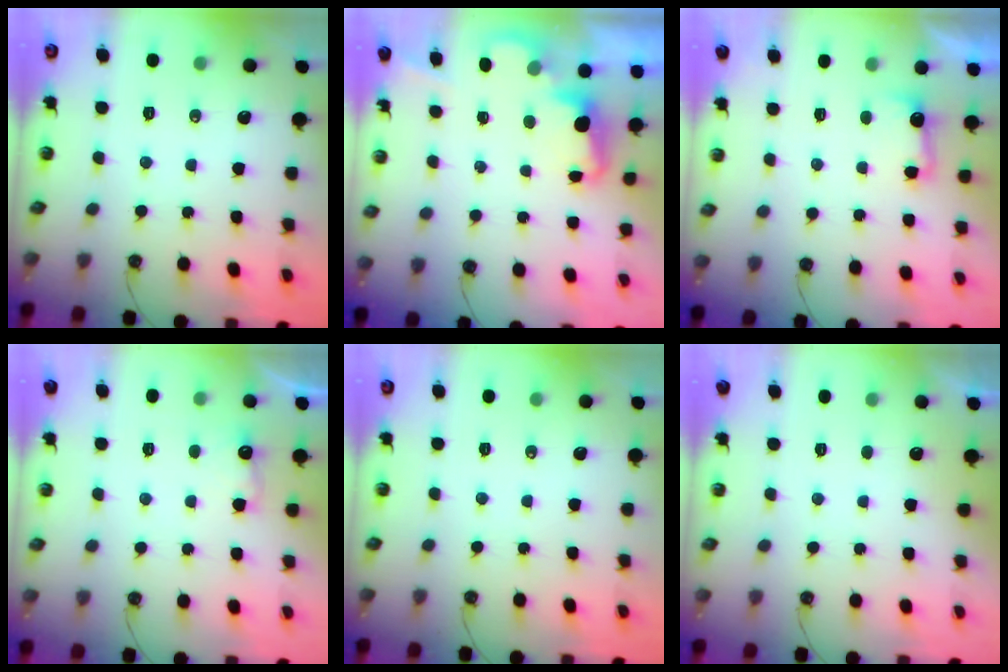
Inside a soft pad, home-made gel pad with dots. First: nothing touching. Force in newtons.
{"total": 2.5, "press": 2.5, "slide": 0.5}
{"total": 3.1, "press": 3.0, "slide": 1.0}
{"total": 5.1, "press": 5.0, "slide": 1.0}
{"total": 0.0}
{"total": 0.7, "press": 0.2, "slide": 0.7}